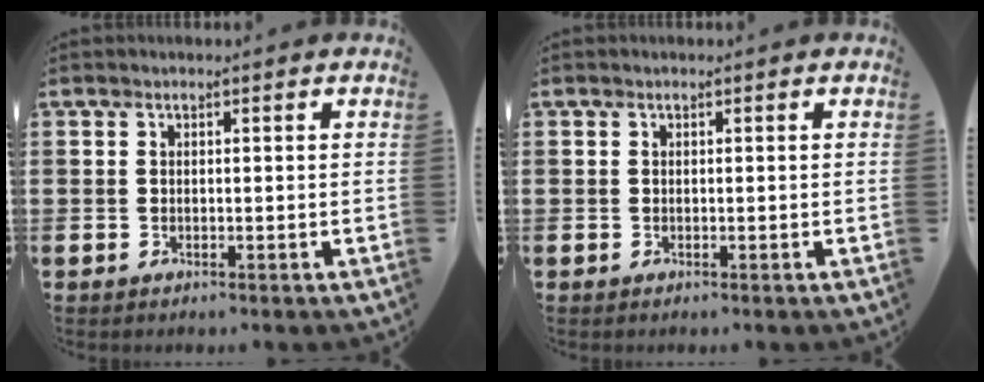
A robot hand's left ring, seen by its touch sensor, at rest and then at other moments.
{"total": 0.0}